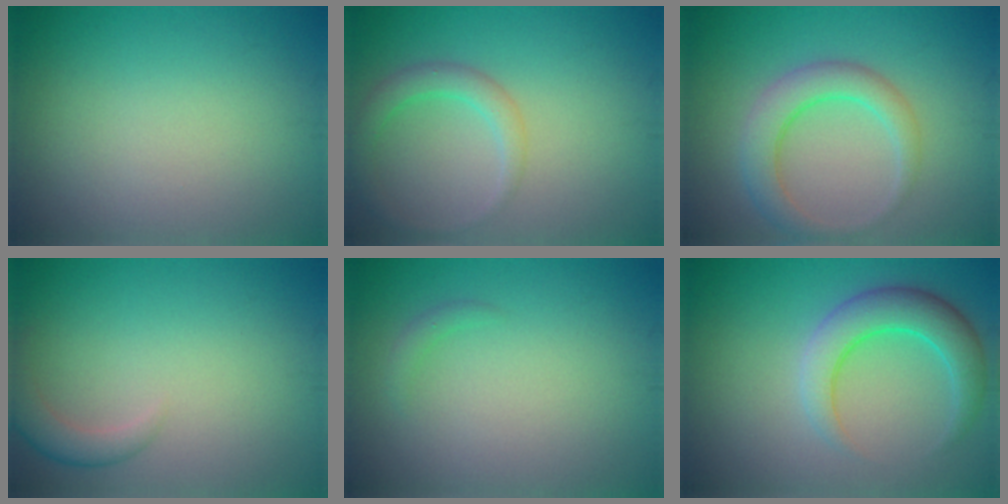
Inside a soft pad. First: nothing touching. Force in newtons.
{"total": 2.4, "press": 2.4, "slide": 0.1}
{"total": 3.9, "press": 3.9, "slide": 0.1}
{"total": 2.0, "press": 2.0, "slide": 0.1}
{"total": 0.8, "press": 0.8, "slide": 0.1}
{"total": 4.7, "press": 4.7, "slide": 0.2}